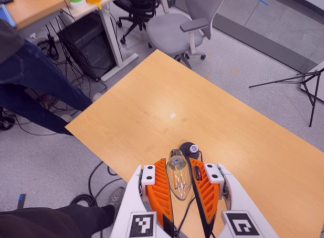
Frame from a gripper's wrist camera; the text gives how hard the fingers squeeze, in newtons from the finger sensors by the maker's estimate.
{"total": 11.6, "left": 11.7, "right": 11.5}